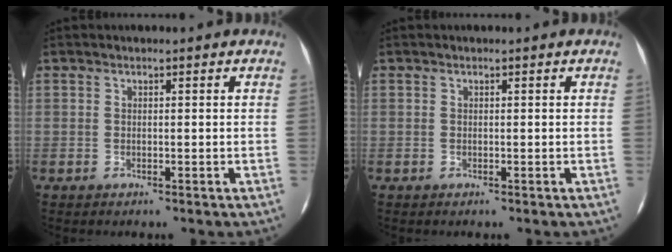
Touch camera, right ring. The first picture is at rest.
{"total": 0.0}